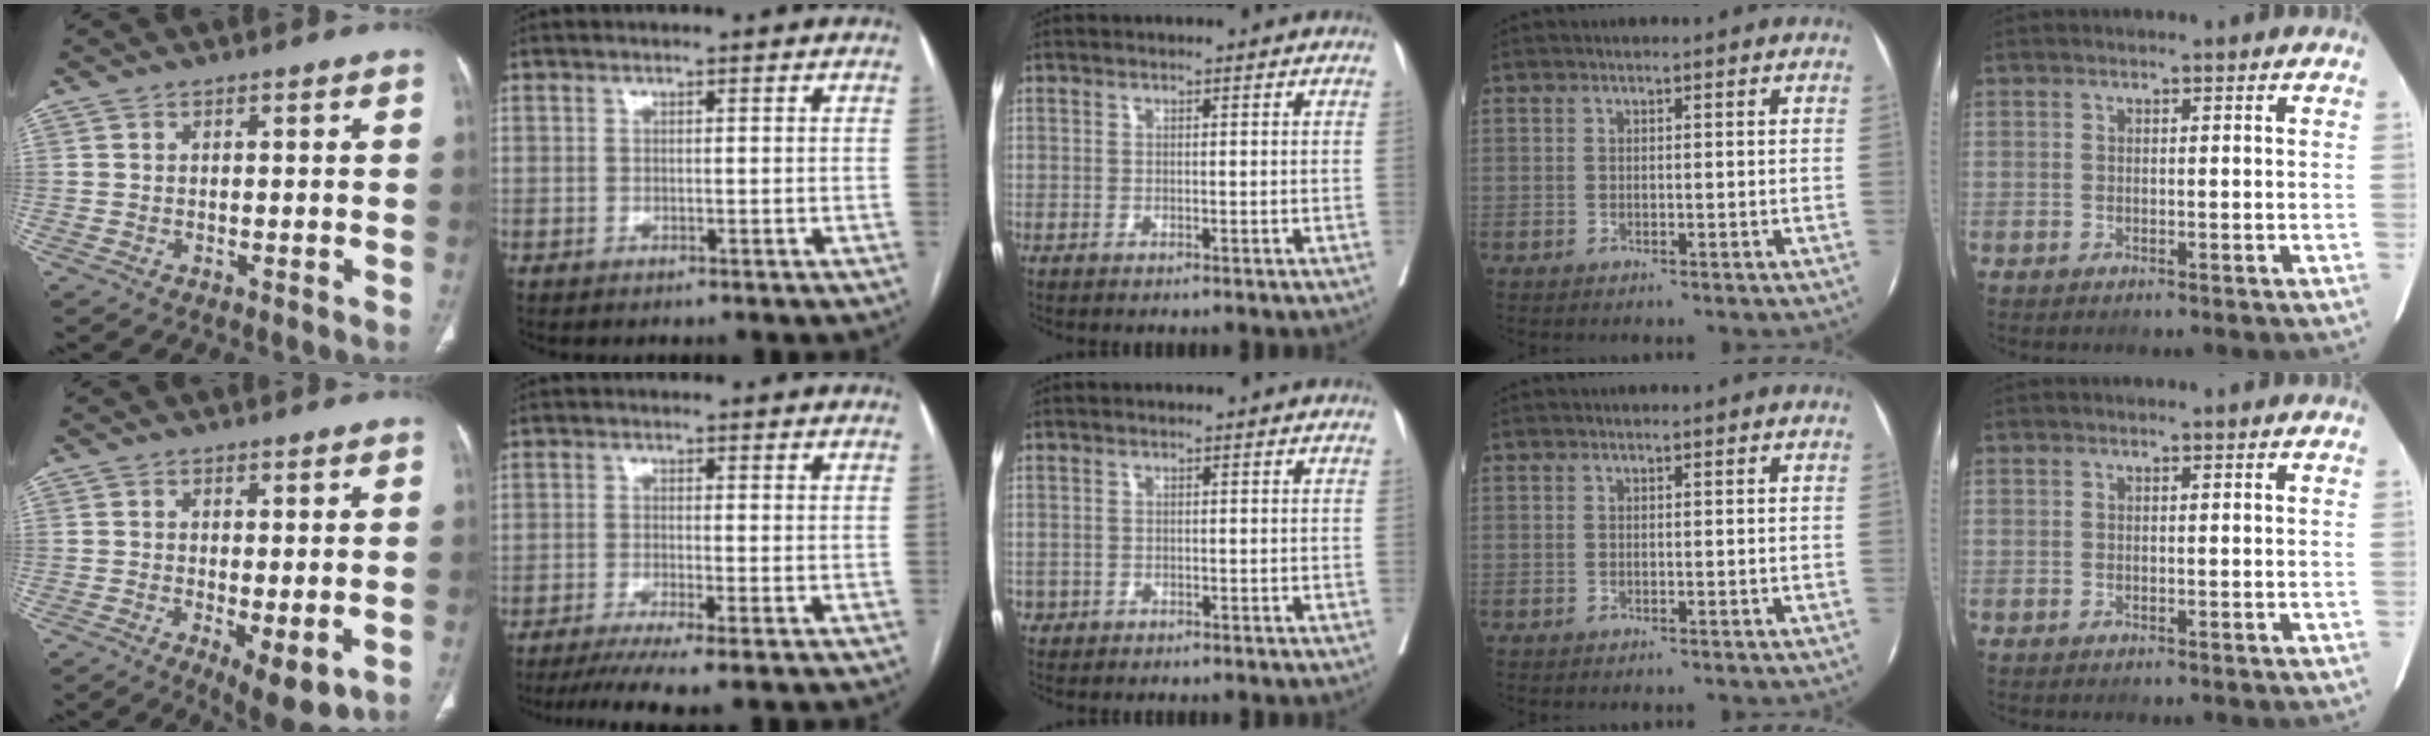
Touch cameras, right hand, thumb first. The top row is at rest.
{"thumb": {"total": 7.8, "force": [-2.1, 2.8, 6.9], "torque": [-0.104, -0.023, -0.027]}, "index": {"total": 6.5, "force": [-4.6, -0.3, 4.6], "torque": [-0.071, -0.011, -0.074]}, "middle": {"total": 0.8, "force": [-0.4, 0.7, 0.1], "torque": [-0.003, 0.004, -0.004]}}